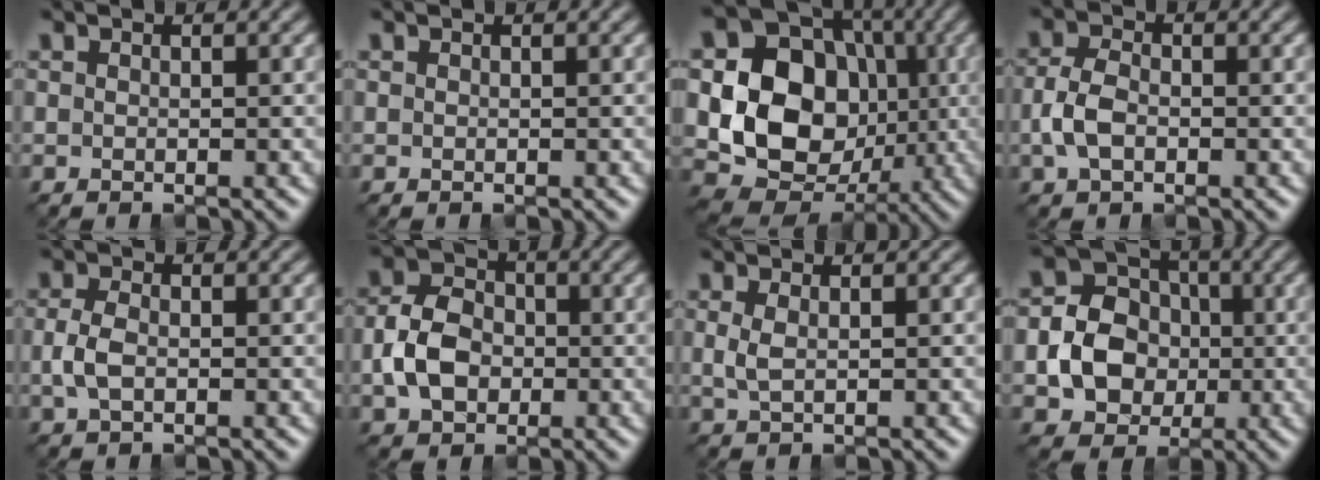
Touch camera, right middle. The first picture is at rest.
{"total": 0.0}
{"total": 12.3, "force": [-0.3, 10.3, 6.8], "torque": [-0.111, -0.006, -0.025]}
{"total": 2.8, "force": [-0.9, 1.8, 2.0], "torque": [-0.046, 0.000, -0.022]}
{"total": 2.0, "force": [-0.5, 1.2, 1.5], "torque": [-0.040, 0.000, -0.010]}
{"total": 4.8, "force": [-1.1, 3.7, 2.9], "torque": [-0.061, 0.004, -0.025]}
{"total": 1.1, "force": [0.0, 0.4, 1.0], "torque": [-0.027, -0.002, 0.003]}
{"total": 5.7, "force": [-1.3, 4.9, 2.8], "torque": [-0.041, 0.005, -0.033]}